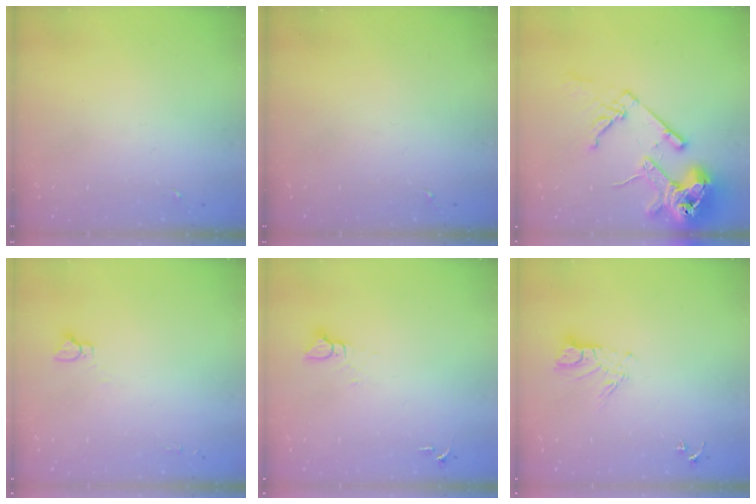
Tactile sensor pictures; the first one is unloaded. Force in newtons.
{"total": 0.0}
{"total": 18.6, "press": 18.4, "slide": 2.2}
{"total": 2.9, "press": 2.9, "slide": 0.2}
{"total": 3.9, "press": 3.8, "slide": 0.5}
{"total": 7.7, "press": 7.7, "slide": 0.7}